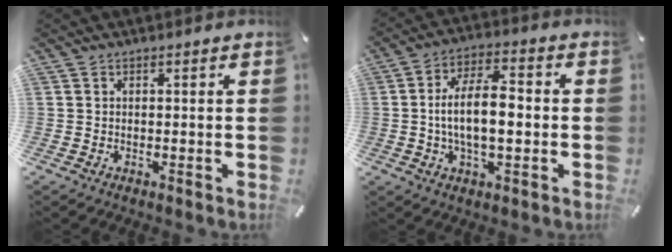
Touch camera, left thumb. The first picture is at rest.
{"total": 11.6, "force": [-0.9, 5.6, 10.1], "torque": [-0.186, 0.005, -0.022]}